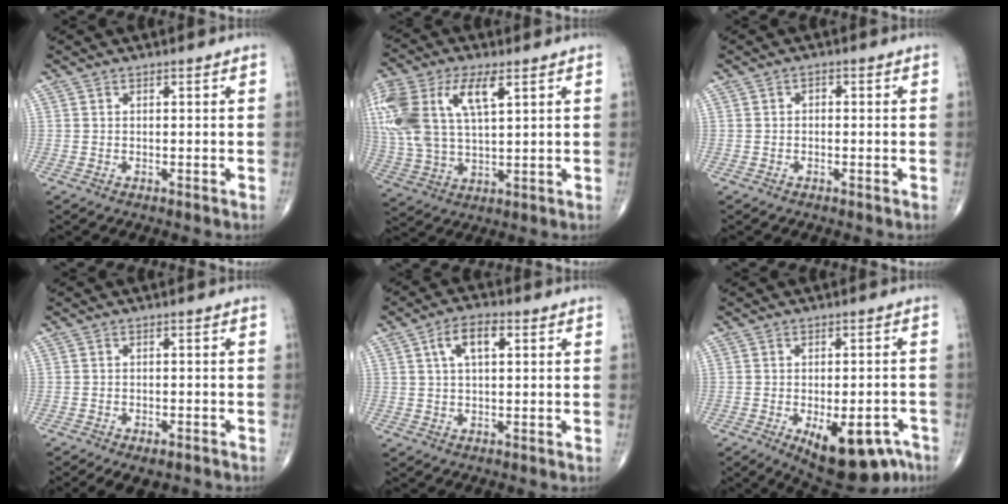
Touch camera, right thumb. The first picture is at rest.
{"total": 20.7, "force": [7.2, 10.1, 16.6], "torque": [-0.397, 0.012, 0.137]}
{"total": 1.1, "force": [-0.1, 0.8, 0.8], "torque": [-0.005, 0.005, -0.006]}
{"total": 5.3, "force": [-3.8, 2.5, 2.8], "torque": [-0.040, 0.014, -0.053]}
{"total": 6.3, "force": [2.0, 2.9, 5.2], "torque": [-0.096, 0.010, 0.034]}
{"total": 14.8, "force": [-7.4, 6.7, 10.9], "torque": [-0.106, 0.021, -0.088]}